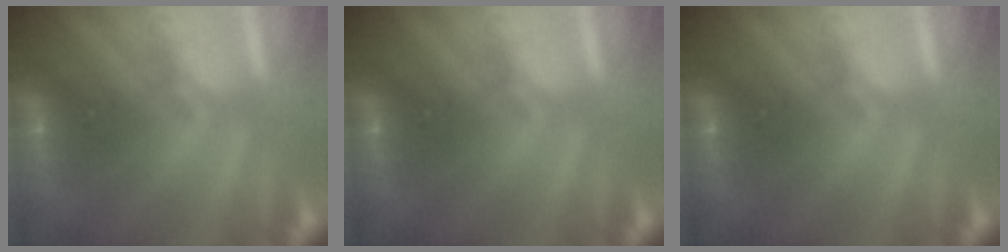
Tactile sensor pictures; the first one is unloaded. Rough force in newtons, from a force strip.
{"total": 0.0}
{"total": 0.0}